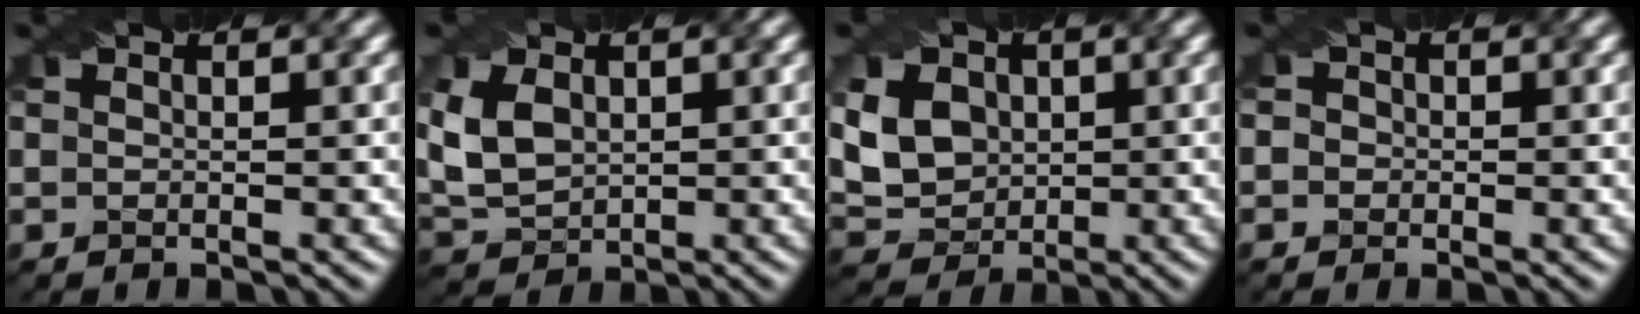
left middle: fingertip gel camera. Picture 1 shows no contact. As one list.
[{"total": 4.7, "force": [0.5, 3.3, 3.3], "torque": [-0.082, 0.005, 0.014]}, {"total": 6.5, "force": [1.4, 5.1, 3.7], "torque": [-0.090, 0.018, 0.020]}, {"total": 2.2, "force": [0.4, 1.9, 1.0], "torque": [-0.004, 0.021, -0.016]}]